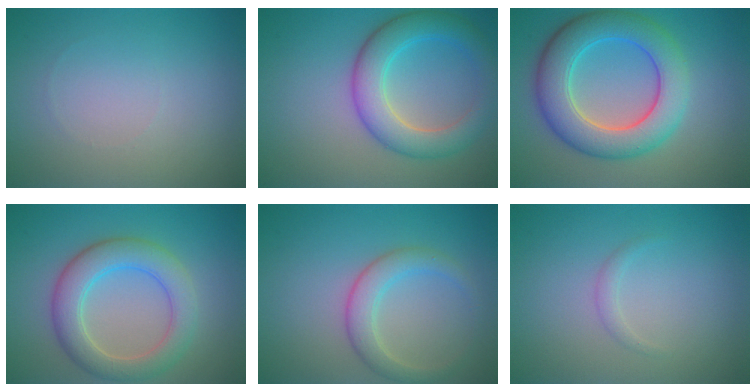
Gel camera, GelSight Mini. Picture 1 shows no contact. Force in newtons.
{"total": 5.9, "press": 5.9, "slide": 0.1}
{"total": 8.0, "press": 8.0, "slide": 0.3}
{"total": 5.4, "press": 5.4, "slide": 0.1}
{"total": 3.1, "press": 3.1, "slide": 0.2}
{"total": 0.8, "press": 0.8, "slide": 0.1}